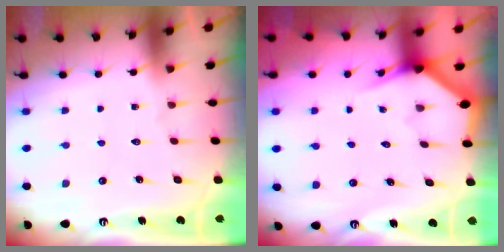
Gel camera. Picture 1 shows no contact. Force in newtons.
{"total": 3.0, "press": 3.0, "slide": 0.1}